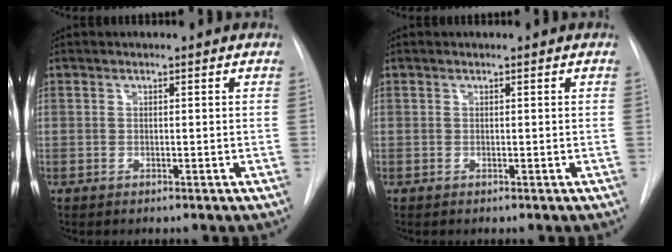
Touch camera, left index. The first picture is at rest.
{"total": 0.0}